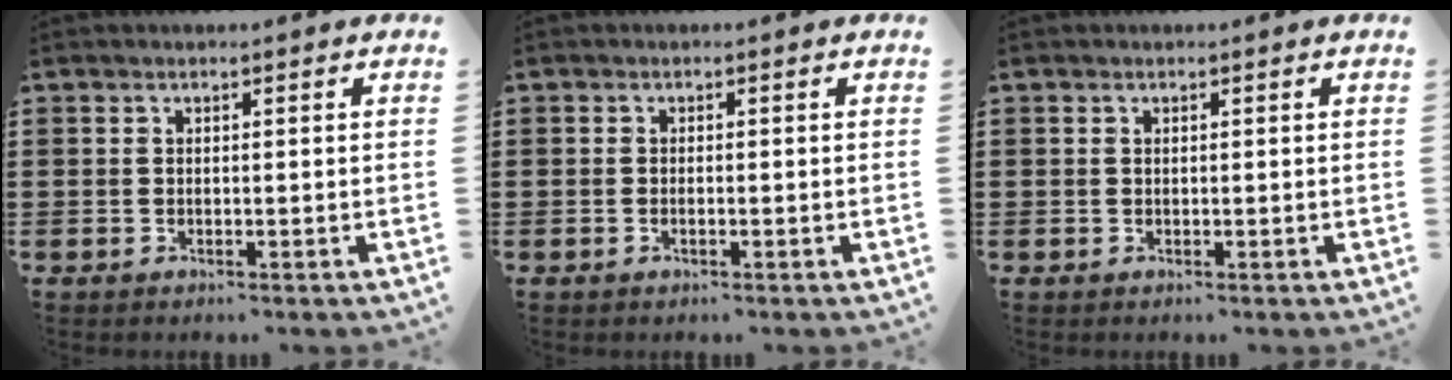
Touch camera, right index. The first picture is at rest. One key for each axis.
{"total": 0.5, "fx": -0.3, "fy": 0.1, "fz": 0.4, "tx": -0.009, "ty": -0.003, "tz": -0.004}
{"total": 0.0}